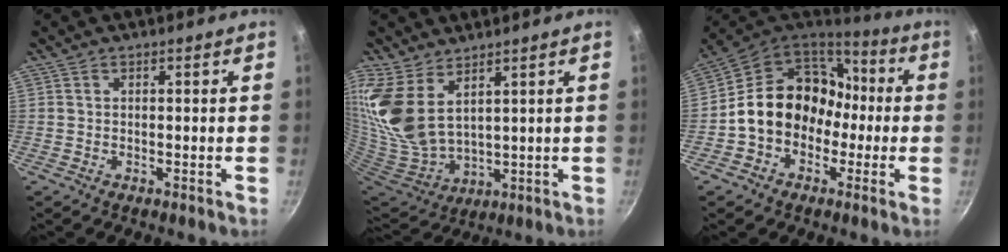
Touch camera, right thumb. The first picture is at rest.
{"total": 13.8, "force": [7.9, 7.1, 8.7], "torque": [-0.180, -0.059, 0.177]}
{"total": 16.6, "force": [-1.2, 13.7, 9.4], "torque": [-0.110, 0.064, -0.025]}